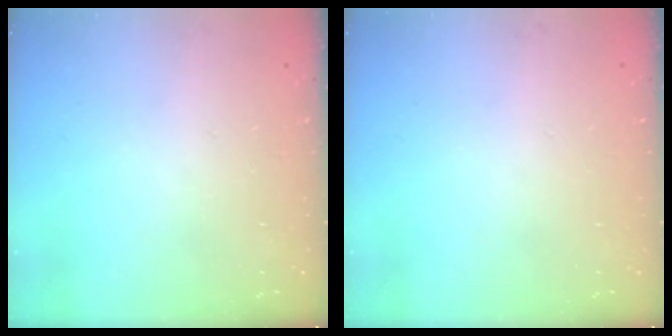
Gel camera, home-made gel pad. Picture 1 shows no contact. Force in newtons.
{"total": 0.0}